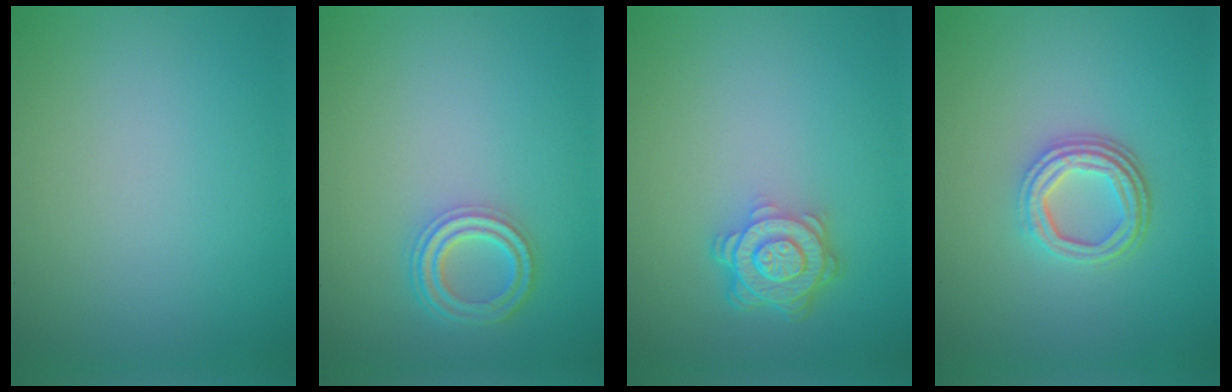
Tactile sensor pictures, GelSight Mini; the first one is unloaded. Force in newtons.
{"total": 3.6, "press": 2.9, "slide": 2.1}
{"total": 4.8, "press": 3.6, "slide": 3.1}
{"total": 4.2, "press": 3.2, "slide": 2.7}